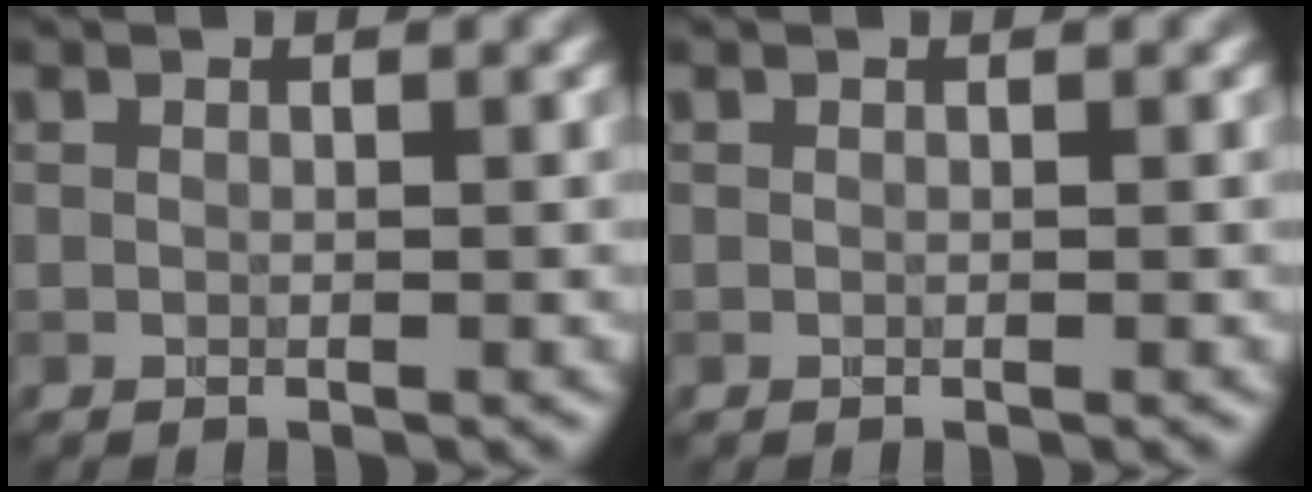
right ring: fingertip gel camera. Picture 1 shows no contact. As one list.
[{"total": 0.0}]